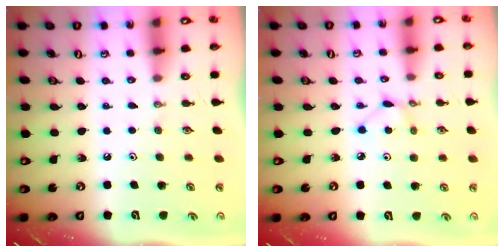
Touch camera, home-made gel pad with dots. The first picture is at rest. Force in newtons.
{"total": 3.0, "press": 3.0, "slide": 0.3}